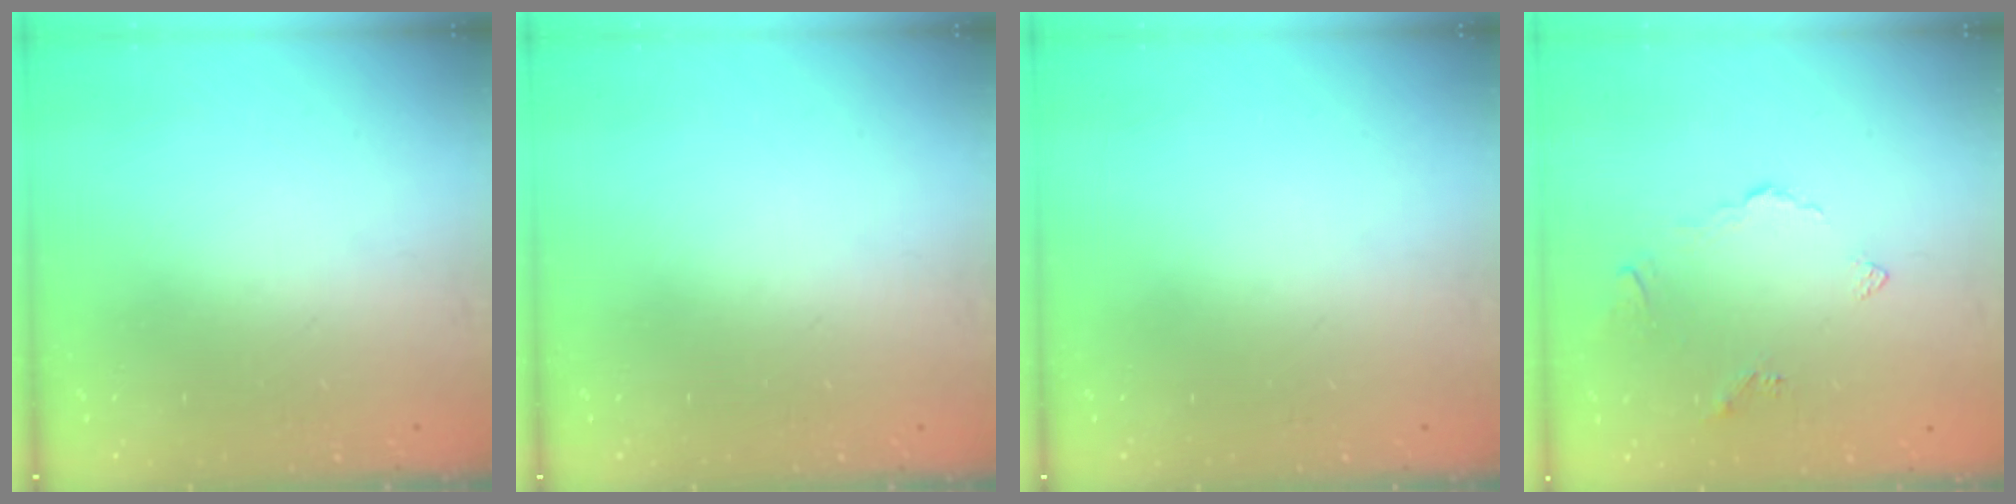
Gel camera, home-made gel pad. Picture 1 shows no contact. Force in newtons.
{"total": 0.0}
{"total": 0.0}
{"total": 3.4, "press": 3.4, "slide": 0.6}